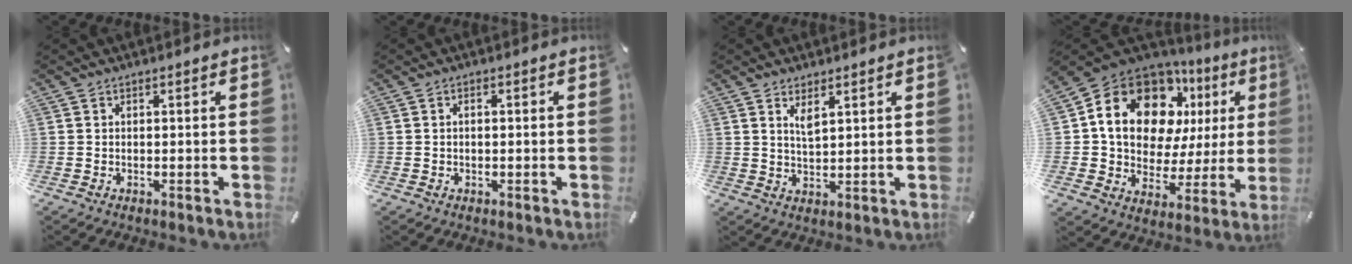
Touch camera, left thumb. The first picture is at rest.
{"total": 1.0, "force": [0.0, 0.5, 0.9], "torque": [-0.018, 0.003, 0.000]}
{"total": 3.8, "force": [2.5, 1.3, 2.4], "torque": [-0.045, -0.009, 0.044]}
{"total": 20.0, "force": [8.3, 13.7, 11.9], "torque": [-0.207, -0.044, 0.144]}